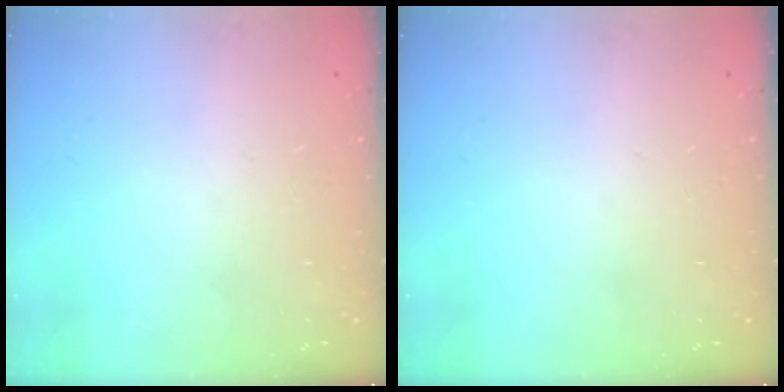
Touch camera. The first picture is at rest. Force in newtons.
{"total": 0.0}